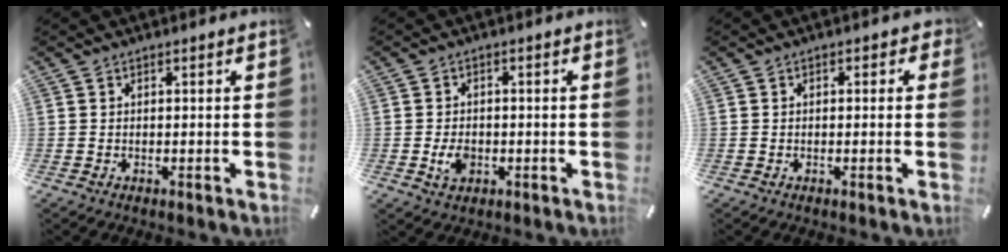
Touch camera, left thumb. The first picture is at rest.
{"total": 4.1, "force": [-1.0, 3.0, 2.6], "torque": [-0.057, 0.000, -0.018]}
{"total": 1.3, "force": [-0.3, 1.0, 0.8], "torque": [-0.005, 0.003, -0.008]}